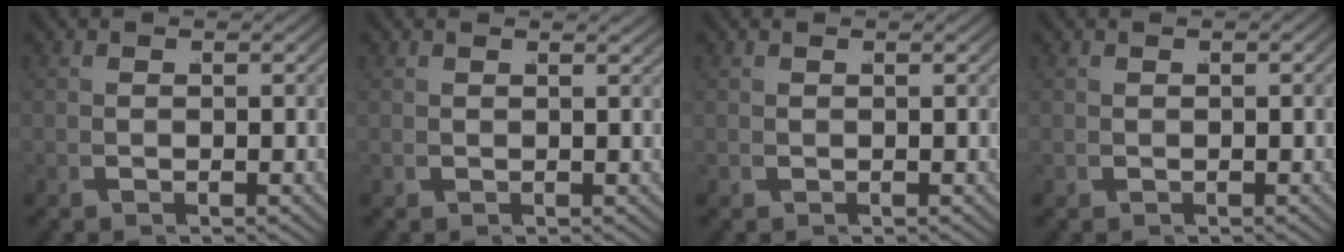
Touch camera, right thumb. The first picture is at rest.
{"total": 1.1, "force": [0.4, -0.9, -0.5], "torque": [0.013, 0.003, 0.010]}
{"total": 0.6, "force": [0.1, -0.6, -0.2], "torque": [0.009, 0.001, 0.006]}
{"total": 0.0}